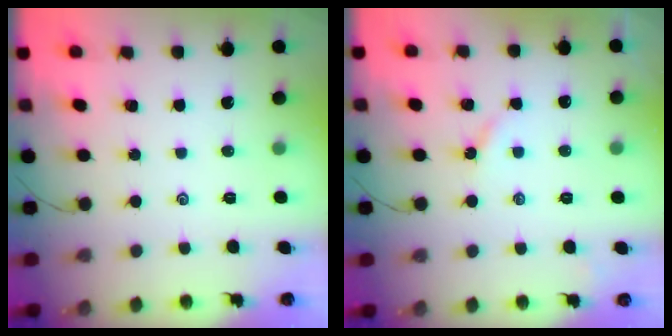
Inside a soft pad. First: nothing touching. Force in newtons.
{"total": 2.4, "press": 2.4, "slide": 0.3}